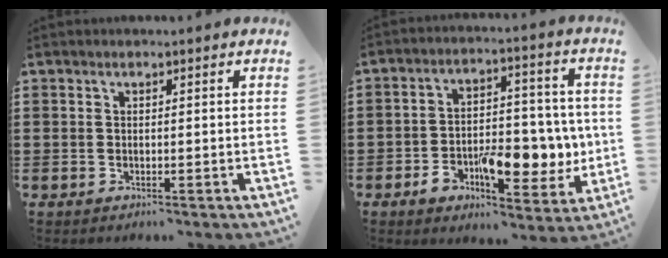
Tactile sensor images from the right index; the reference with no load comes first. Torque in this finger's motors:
{"motor_torque": [2.14, 0.00, 1.03, 0.18]}